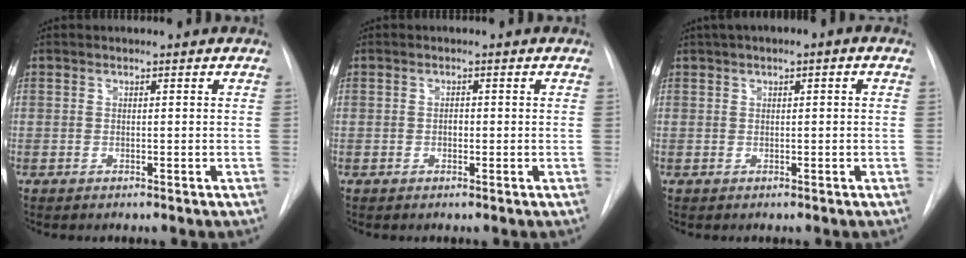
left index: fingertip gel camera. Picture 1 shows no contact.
{"total": 0.8, "force": [-0.1, 0.6, 0.6], "torque": [-0.010, 0.002, -0.003]}
{"total": 3.4, "force": [1.4, 0.9, 2.9], "torque": [-0.049, 0.020, 0.018]}